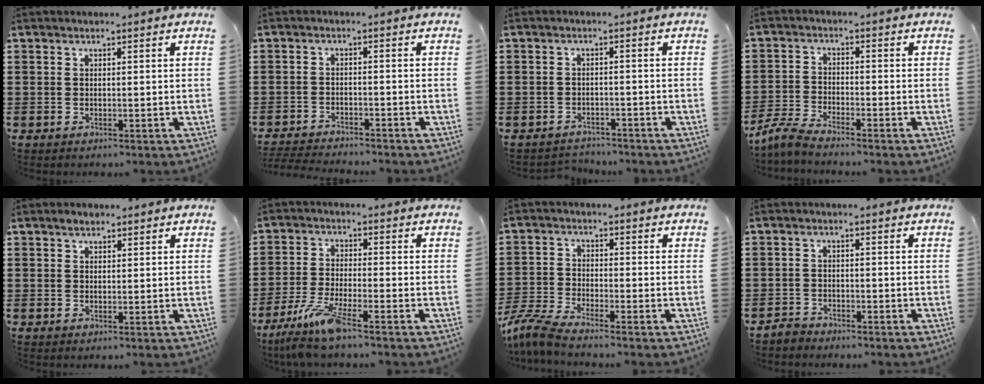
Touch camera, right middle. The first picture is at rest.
{"total": 3.2, "force": [-3.2, 0.3, 0.1], "torque": [-0.012, -0.003, -0.071]}
{"total": 2.4, "force": [-2.3, 0.6, -0.4], "torque": [0.000, 0.000, -0.053]}
{"total": 4.1, "force": [-3.8, 0.4, 1.6], "torque": [-0.056, -0.009, -0.083]}
{"total": 1.2, "force": [1.0, 0.6, 0.4], "torque": [-0.001, 0.002, 0.015]}
{"total": 7.1, "force": [-5.3, 0.3, 4.8], "torque": [-0.109, -0.022, -0.104]}
{"total": 5.3, "force": [-4.8, 0.4, 2.3], "torque": [-0.079, -0.018, -0.103]}
{"total": 2.1, "force": [-2.0, 0.7, -0.1], "torque": [-0.005, 0.004, -0.044]}